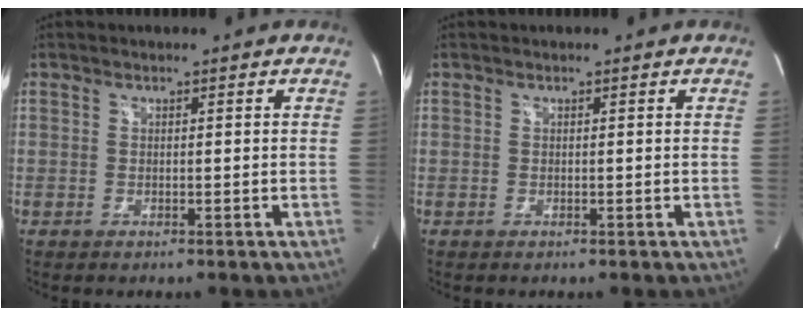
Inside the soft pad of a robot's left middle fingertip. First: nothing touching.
{"total": 0.0}